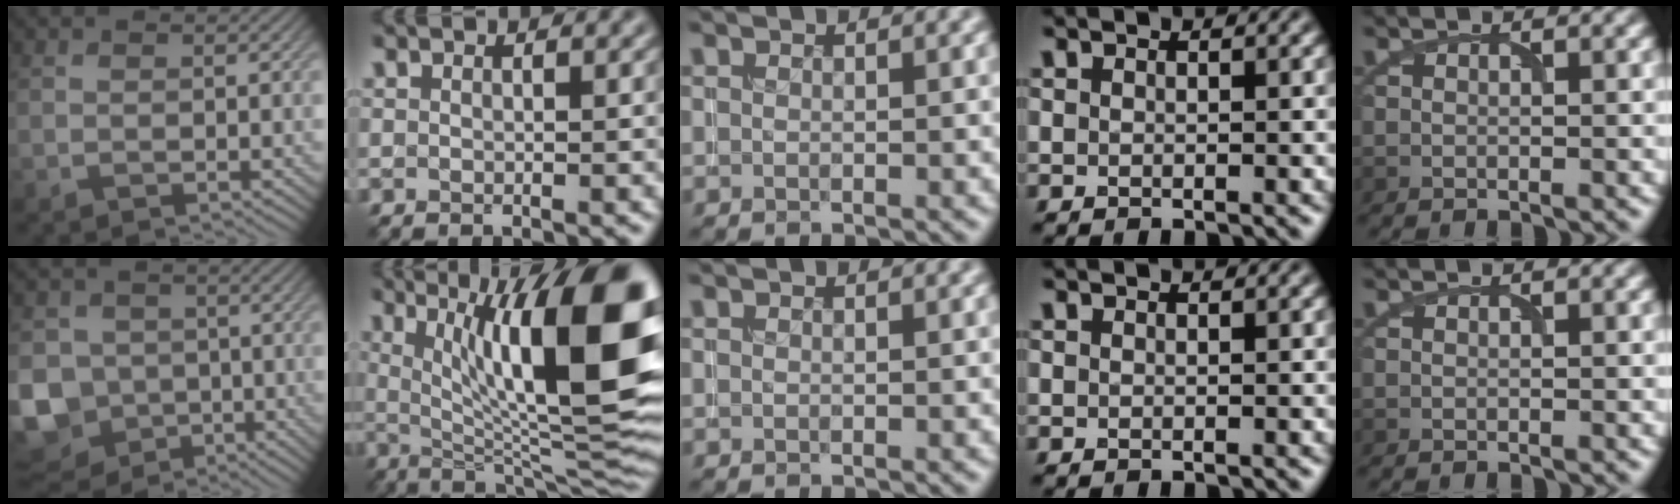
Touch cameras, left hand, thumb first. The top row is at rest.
{"thumb": {"total": 11.3, "force": [-2.4, 10.0, 4.6], "torque": [-0.136, -0.032, -0.067]}, "index": {"total": 16.0, "force": [4.0, 4.3, 14.9], "torque": [-0.205, -0.001, 0.065]}}